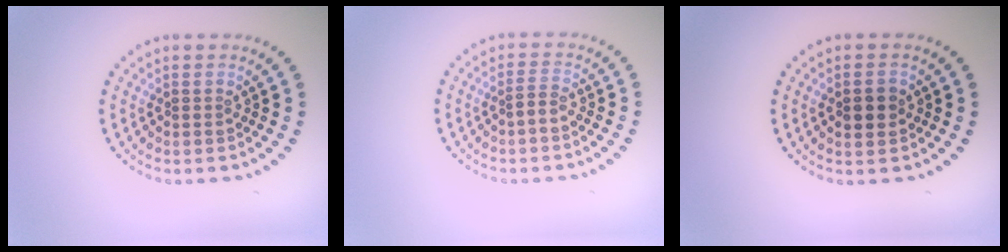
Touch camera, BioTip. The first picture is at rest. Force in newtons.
{"total": 1.2, "press": 0.9, "slide": 0.9}
{"total": 2.3, "press": 2.3, "slide": 0.1}